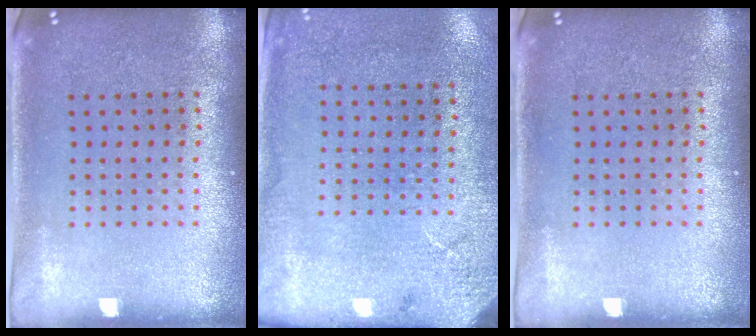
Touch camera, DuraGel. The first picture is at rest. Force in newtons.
{"total": 2.7, "press": 2.2, "slide": 1.5}
{"total": 0.0}